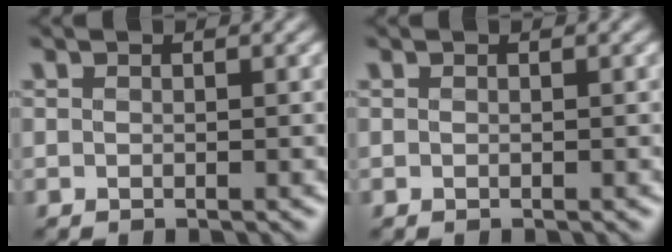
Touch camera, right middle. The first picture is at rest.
{"total": 0.0}